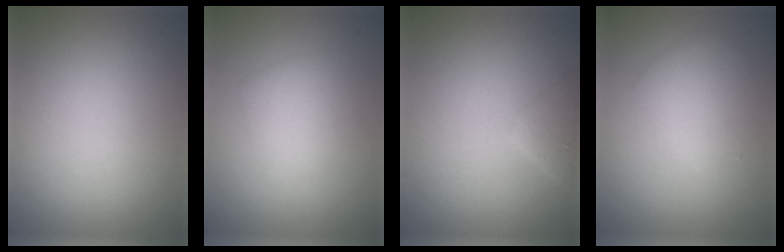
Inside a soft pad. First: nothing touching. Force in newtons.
{"total": 2.9, "press": 2.9, "slide": 0.1}
{"total": 2.2, "press": 2.2, "slide": 0.2}
{"total": 3.1, "press": 3.1, "slide": 0.3}